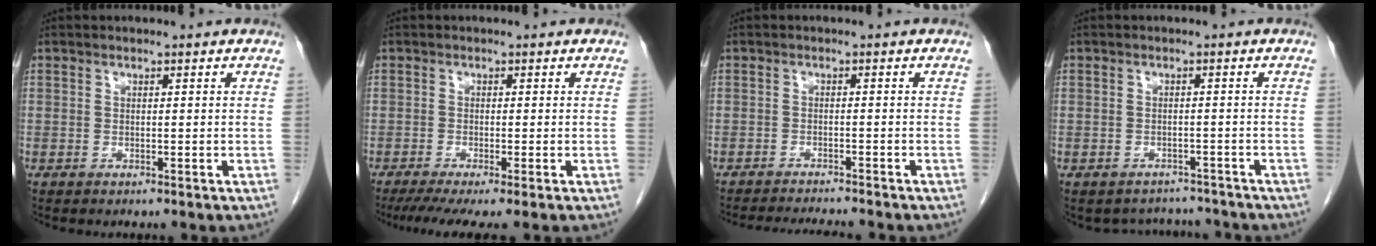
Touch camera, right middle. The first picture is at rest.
{"total": 6.9, "force": [-5.2, 0.3, 4.4], "torque": [-0.063, -0.017, -0.086]}
{"total": 8.2, "force": [-7.6, 0.4, 2.9], "torque": [-0.039, -0.013, -0.109]}
{"total": 4.6, "force": [-4.3, 1.7, -0.6], "torque": [0.010, 0.017, -0.054]}